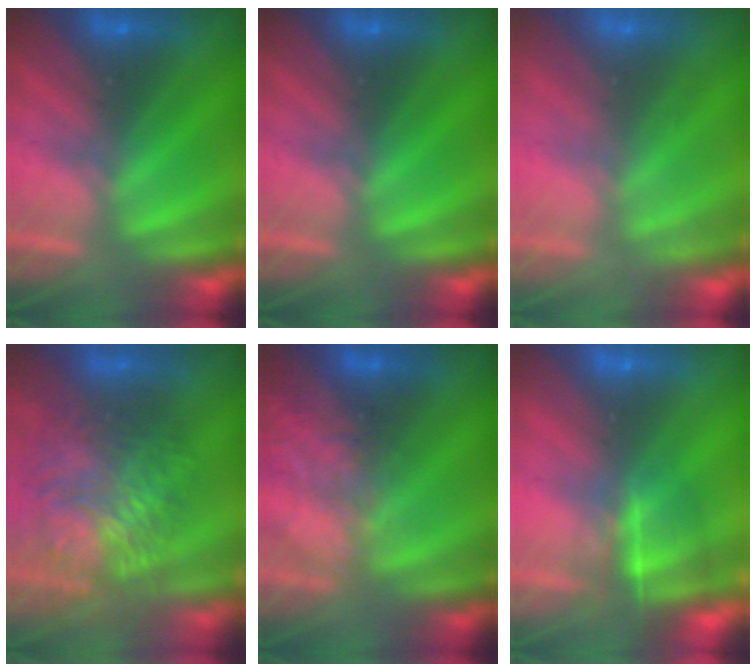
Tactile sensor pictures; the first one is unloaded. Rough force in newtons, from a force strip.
{"total": 0.0}
{"total": 5.9}
{"total": 9.7}
{"total": 2.0}
{"total": 5.0}